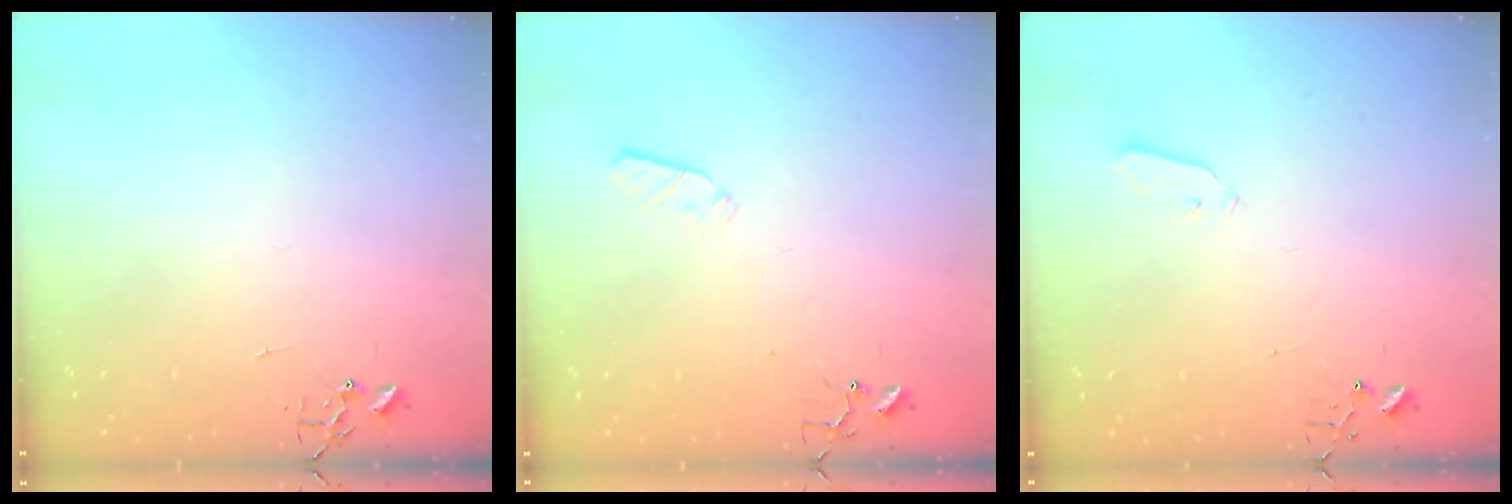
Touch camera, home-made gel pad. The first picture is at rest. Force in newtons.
{"total": 3.6, "press": 3.6, "slide": 0.5}
{"total": 2.9, "press": 2.8, "slide": 0.8}